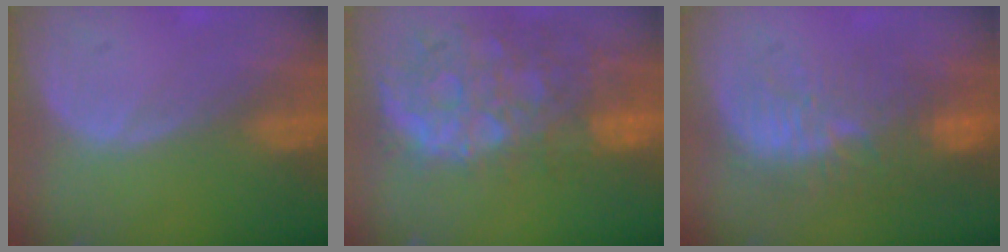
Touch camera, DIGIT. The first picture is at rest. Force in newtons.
{"total": 13.3, "press": 10.9, "slide": 7.6}
{"total": 10.9, "press": 9.6, "slide": 5.1}